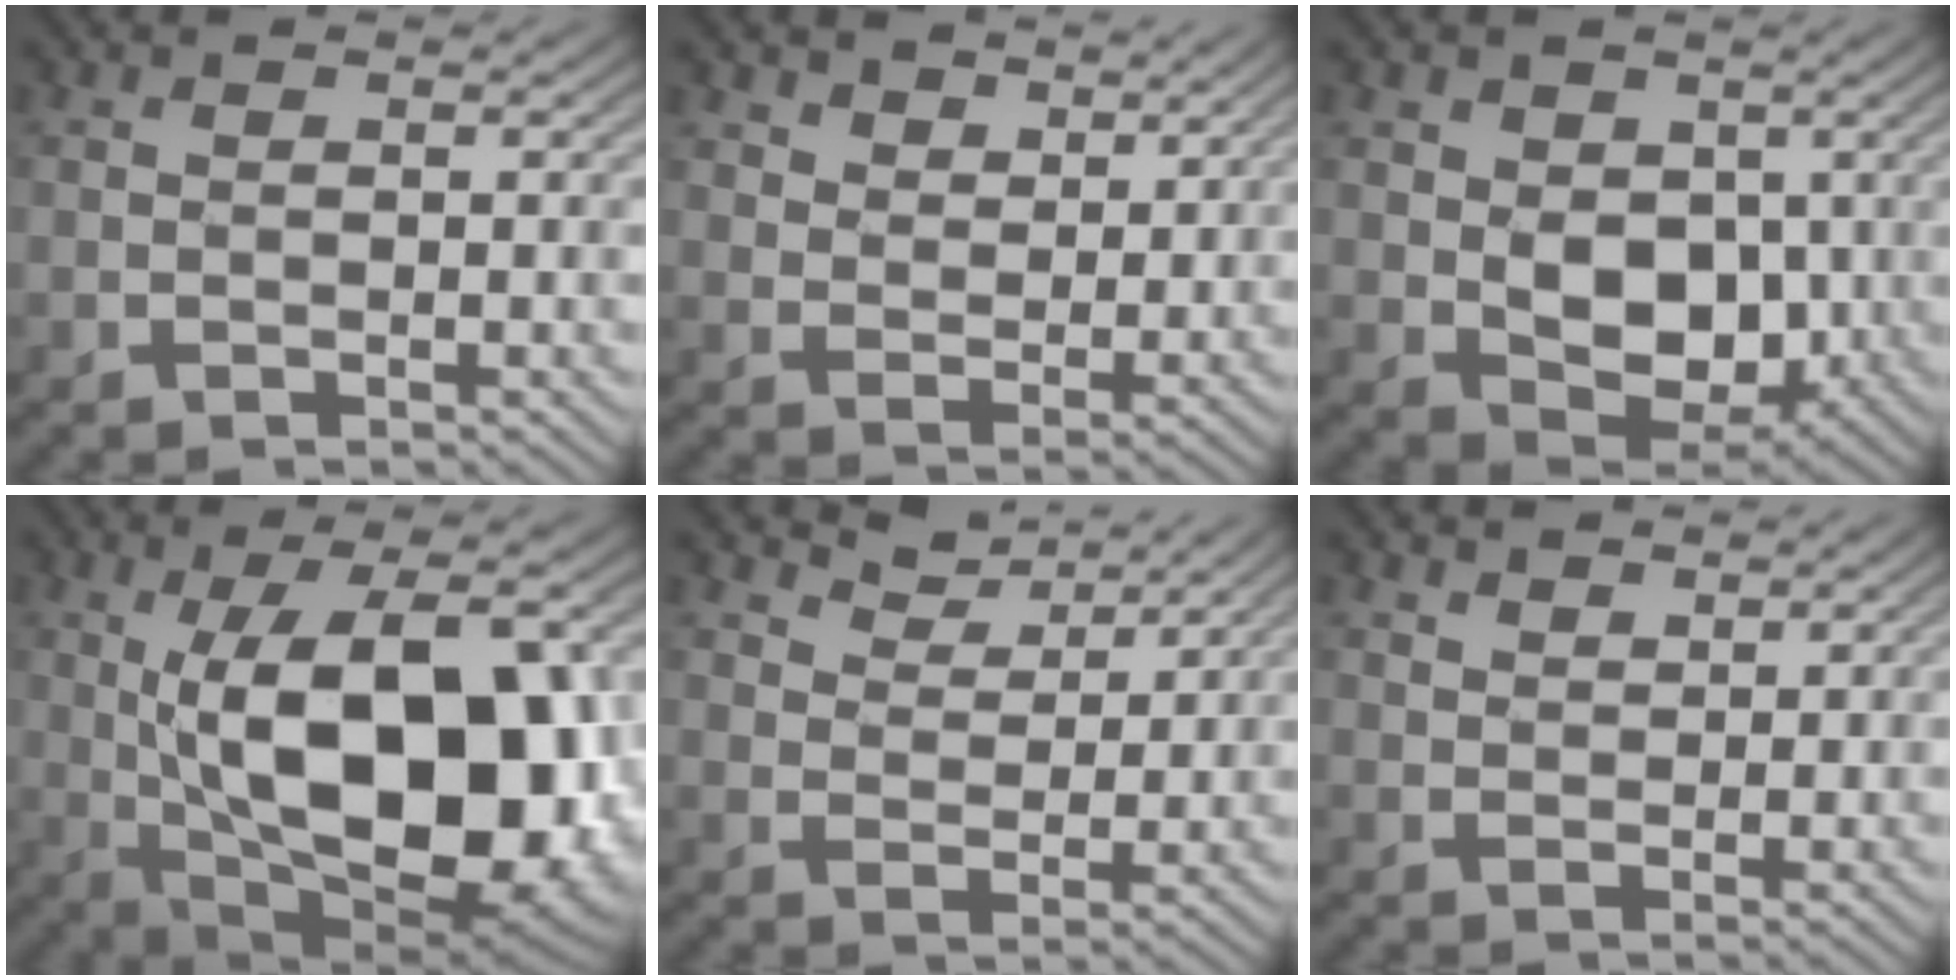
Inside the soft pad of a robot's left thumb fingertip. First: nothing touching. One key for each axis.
{"total": 6.2, "fx": 4.3, "fy": 3.8, "fz": 2.2, "tx": -0.061, "ty": -0.013, "tz": 0.079}
{"total": 8.0, "fx": -0.1, "fy": 5.9, "fz": 5.3, "tx": -0.116, "ty": -0.006, "tz": -0.013}
{"total": 17.4, "fx": -0.9, "fy": 8.9, "fz": 14.9, "tx": -0.231, "ty": -0.004, "tz": -0.011}
{"total": 5.4, "fx": 4.2, "fy": 2.8, "fz": 1.8, "tx": -0.037, "ty": -0.004, "tz": 0.074}
{"total": 3.7, "fx": 2.9, "fy": 1.8, "fz": 1.5, "tx": -0.035, "ty": -0.008, "tz": 0.057}